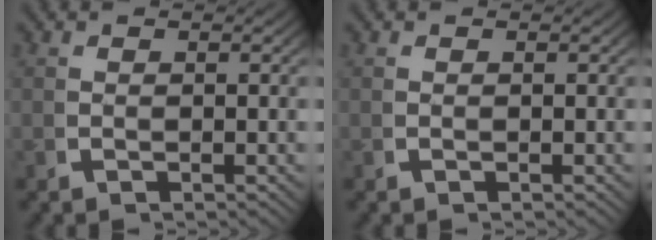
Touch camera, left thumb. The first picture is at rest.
{"total": 0.0}